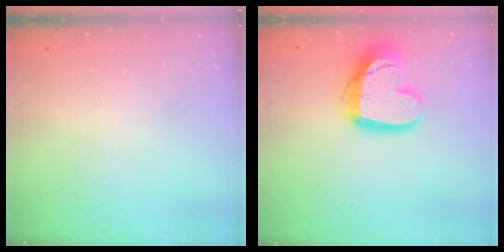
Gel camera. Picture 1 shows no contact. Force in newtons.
{"total": 19.0, "press": 18.9, "slide": 1.6}